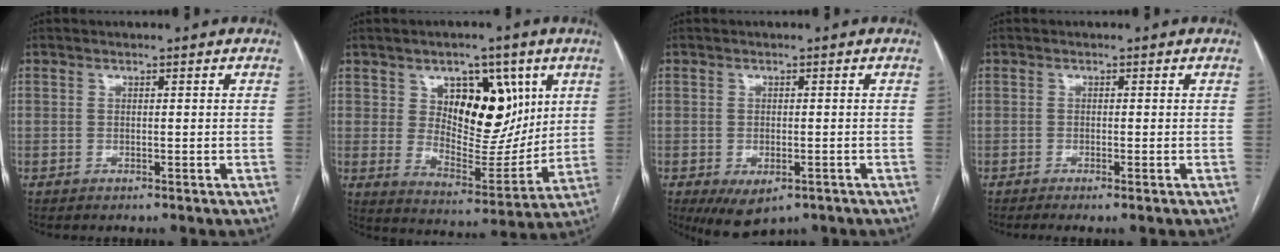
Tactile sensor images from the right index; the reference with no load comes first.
{"total": 13.3, "force": [5.0, 7.1, 10.0], "torque": [-0.144, 0.005, 0.093]}
{"total": 5.5, "force": [-3.0, 2.9, 3.6], "torque": [-0.059, -0.008, -0.037]}
{"total": 1.6, "force": [-1.0, -0.1, 1.2], "torque": [-0.021, -0.003, -0.016]}